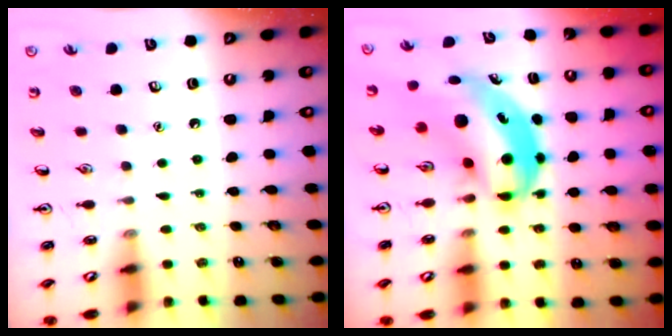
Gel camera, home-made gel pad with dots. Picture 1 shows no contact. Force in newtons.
{"total": 8.8, "press": 8.5, "slide": 2.3}